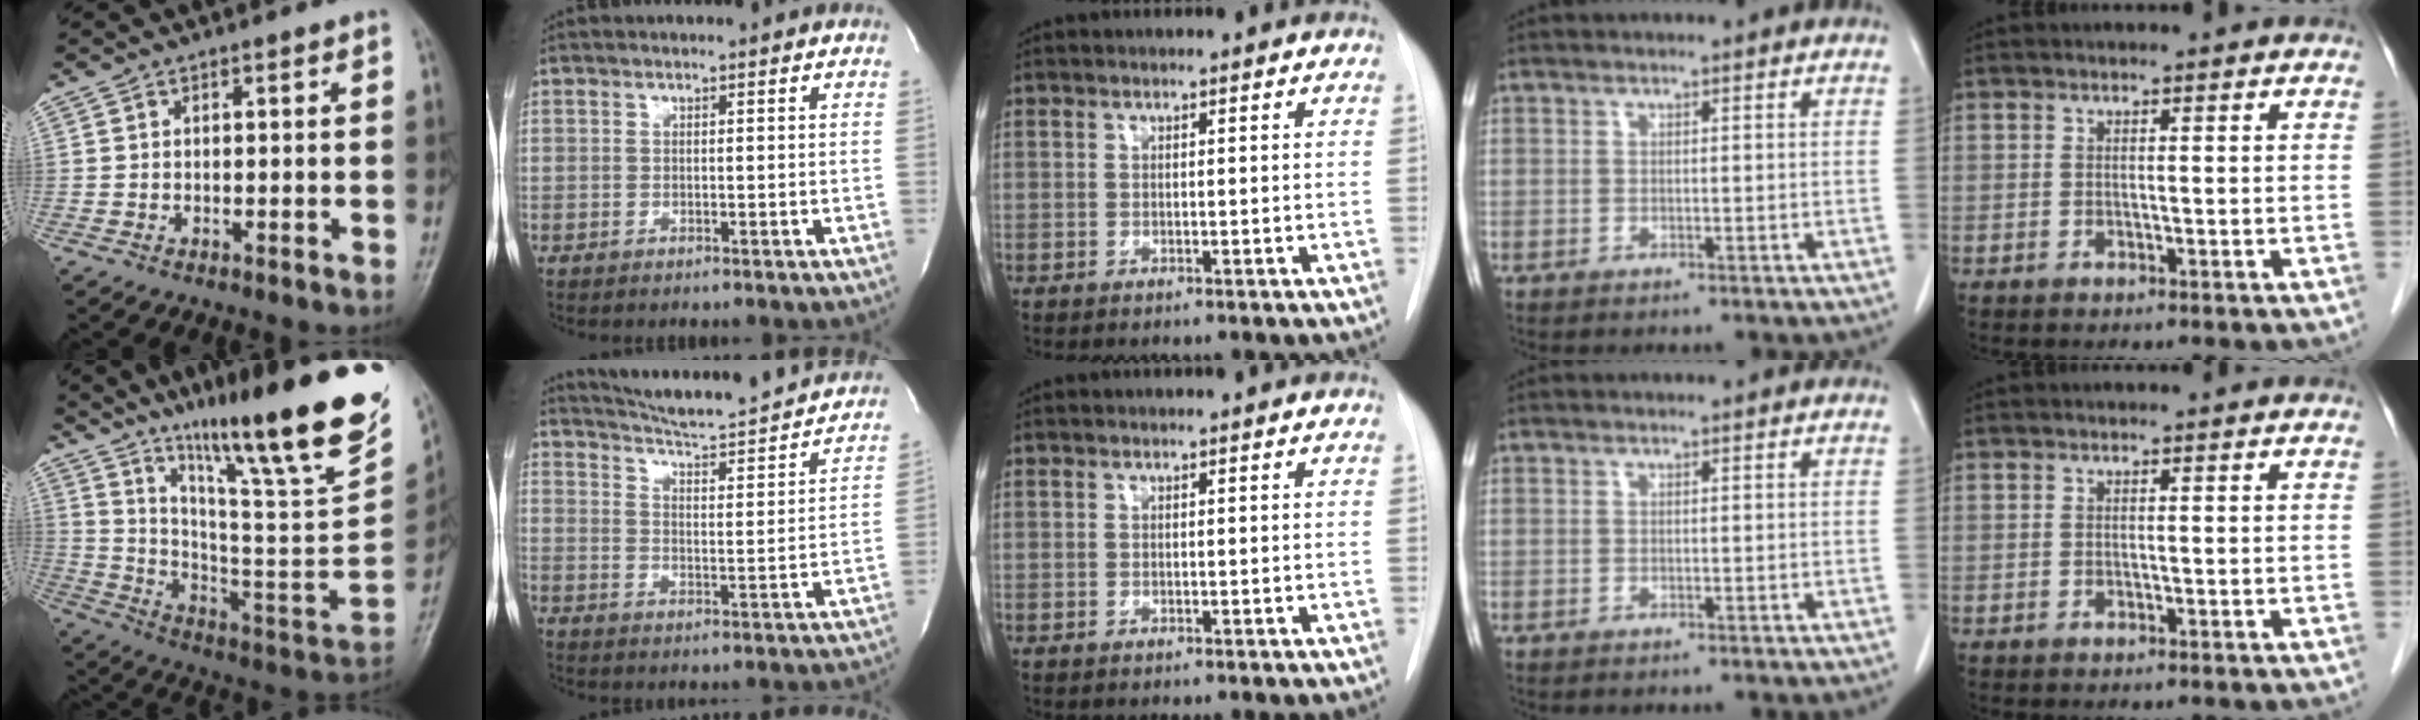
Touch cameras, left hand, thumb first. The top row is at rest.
{"thumb": {"total": 31.8, "force": [21.6, 3.9, 23.0], "torque": [-0.335, -0.098, 0.341]}, "index": {"total": 19.2, "force": [18.0, 1.3, 6.4], "torque": [-0.101, -0.033, 0.240]}}